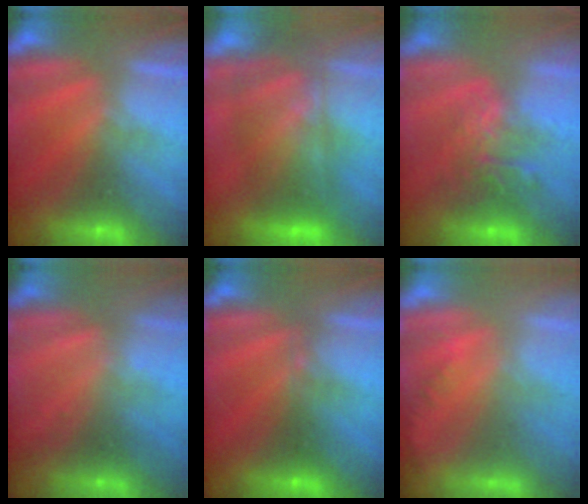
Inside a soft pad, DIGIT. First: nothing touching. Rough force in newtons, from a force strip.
{"total": 7.7}
{"total": 7.8}
{"total": 2.3}
{"total": 2.2}
{"total": 1.3}